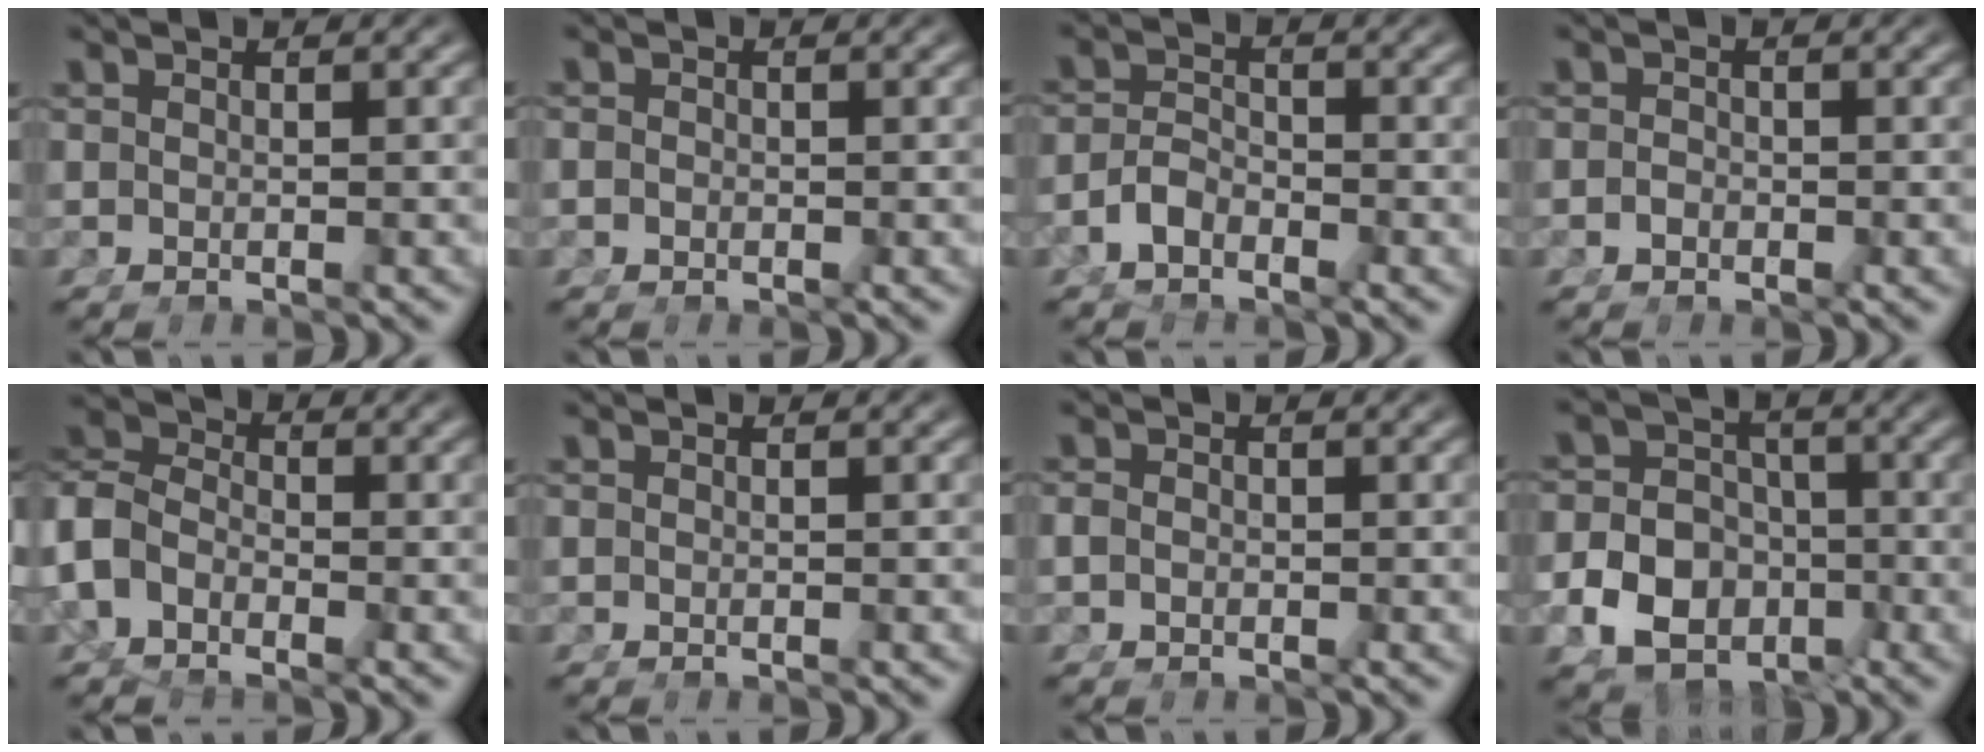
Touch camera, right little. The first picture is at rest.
{"total": 0.7, "force": [-0.6, 0.2, 0.4], "torque": [-0.012, -0.009, -0.006]}
{"total": 3.2, "force": [-2.0, 2.0, 1.6], "torque": [-0.028, -0.007, -0.031]}
{"total": 0.9, "force": [-0.9, -0.1, 0.2], "torque": [-0.005, -0.010, -0.009]}
{"total": 7.4, "force": [-1.1, 6.5, 3.5], "torque": [-0.090, -0.019, -0.022]}
{"total": 0.0}
{"total": 0.8, "force": [-0.5, 0.2, 0.6], "torque": [-0.013, -0.007, -0.003]}
{"total": 12.3, "force": [-4.1, 10.7, 4.5], "torque": [-0.102, -0.048, -0.068]}